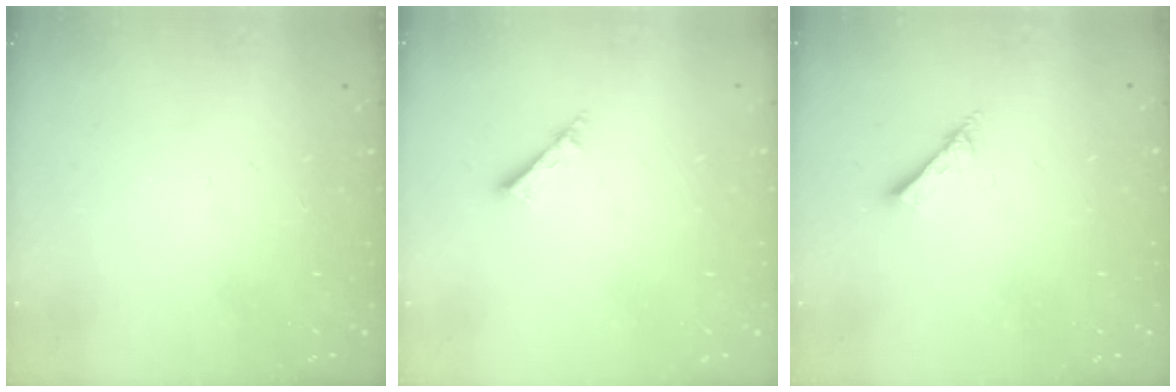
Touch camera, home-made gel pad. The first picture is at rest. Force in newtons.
{"total": 2.3, "press": 2.3, "slide": 0.1}
{"total": 2.8, "press": 2.7, "slide": 0.4}